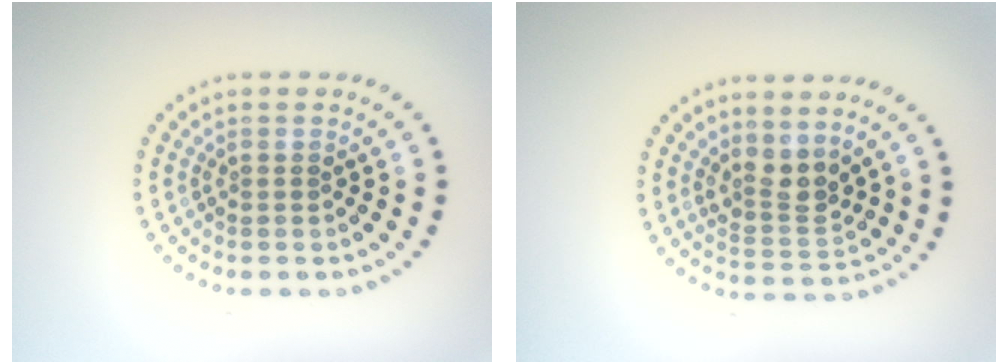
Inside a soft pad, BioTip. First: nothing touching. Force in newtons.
{"total": 2.7, "press": 2.1, "slide": 1.7}